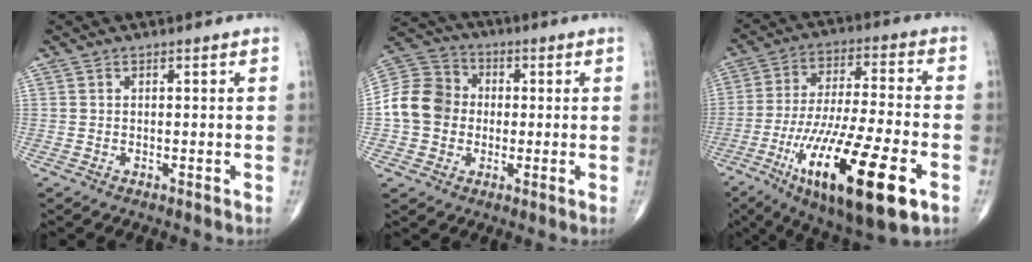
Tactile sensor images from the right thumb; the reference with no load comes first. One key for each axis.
{"total": 11.7, "fx": -0.7, "fy": 10.2, "fz": 5.7, "tx": -0.095, "ty": 0.032, "tz": -0.023}
{"total": 24.1, "fx": -9.9, "fy": 6.3, "fz": 21.1, "tx": -0.392, "ty": 0.007, "tz": -0.160}